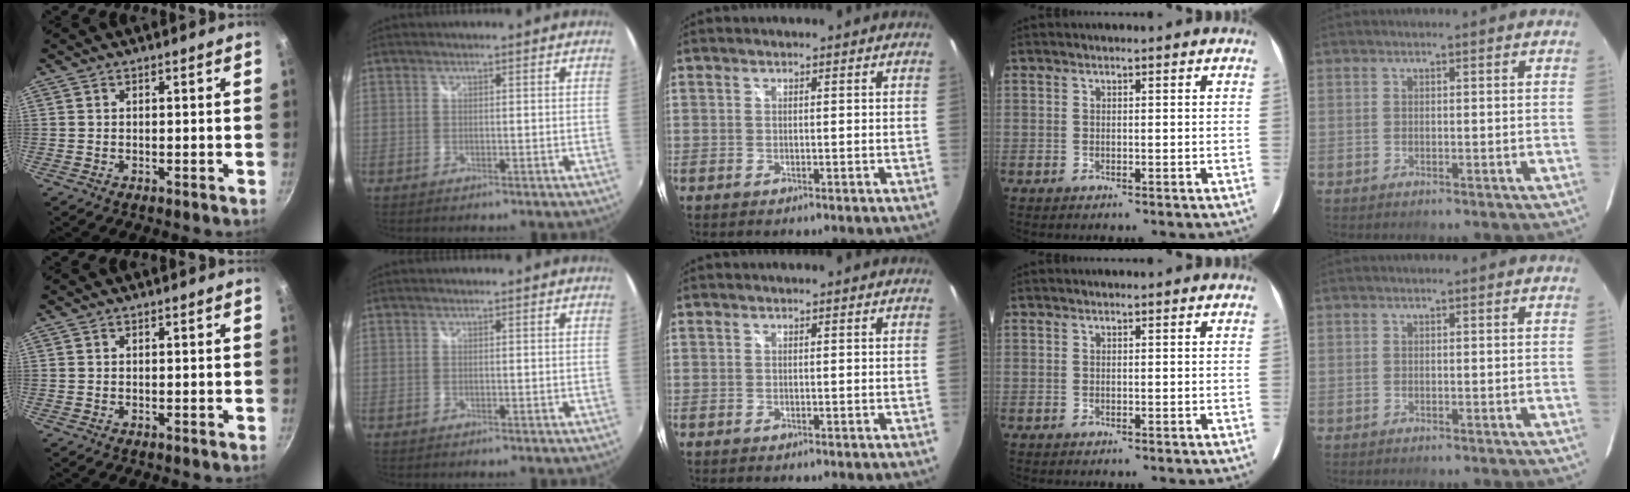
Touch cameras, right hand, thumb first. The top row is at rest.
{}